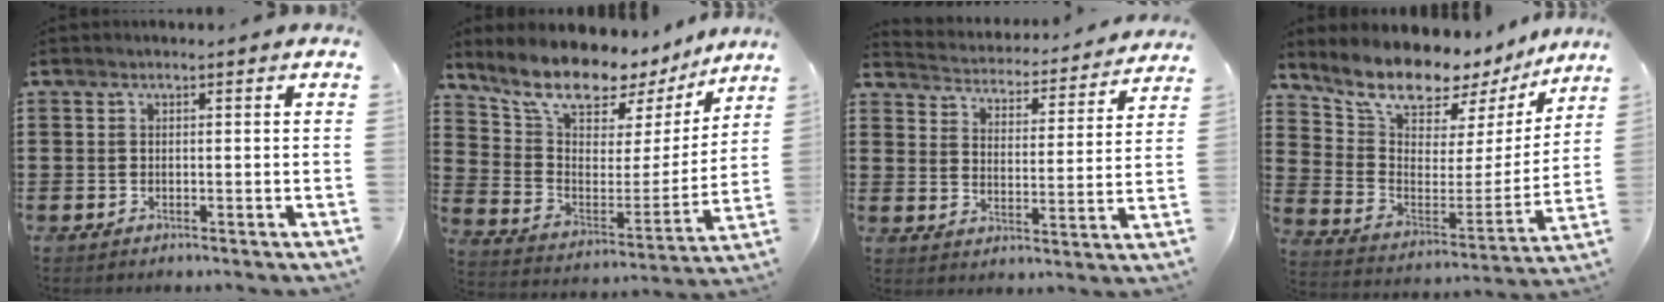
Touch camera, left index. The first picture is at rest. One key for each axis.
{"total": 10.9, "fx": 9.5, "fy": 3.3, "fz": 4.2, "tx": -0.107, "ty": -0.070, "tz": 0.162}
{"total": 3.5, "fx": 3.4, "fy": 0.0, "fz": -0.3, "tx": -0.019, "ty": -0.034, "tz": 0.051}
{"total": 10.4, "fx": 9.4, "fy": 2.9, "fz": 3.4, "tx": -0.092, "ty": -0.076, "tz": 0.160}